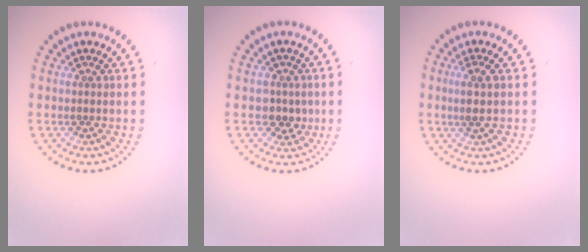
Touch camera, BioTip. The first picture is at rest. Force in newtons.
{"total": 2.1, "press": 1.8, "slide": 1.1}
{"total": 1.8, "press": 1.6, "slide": 1.0}